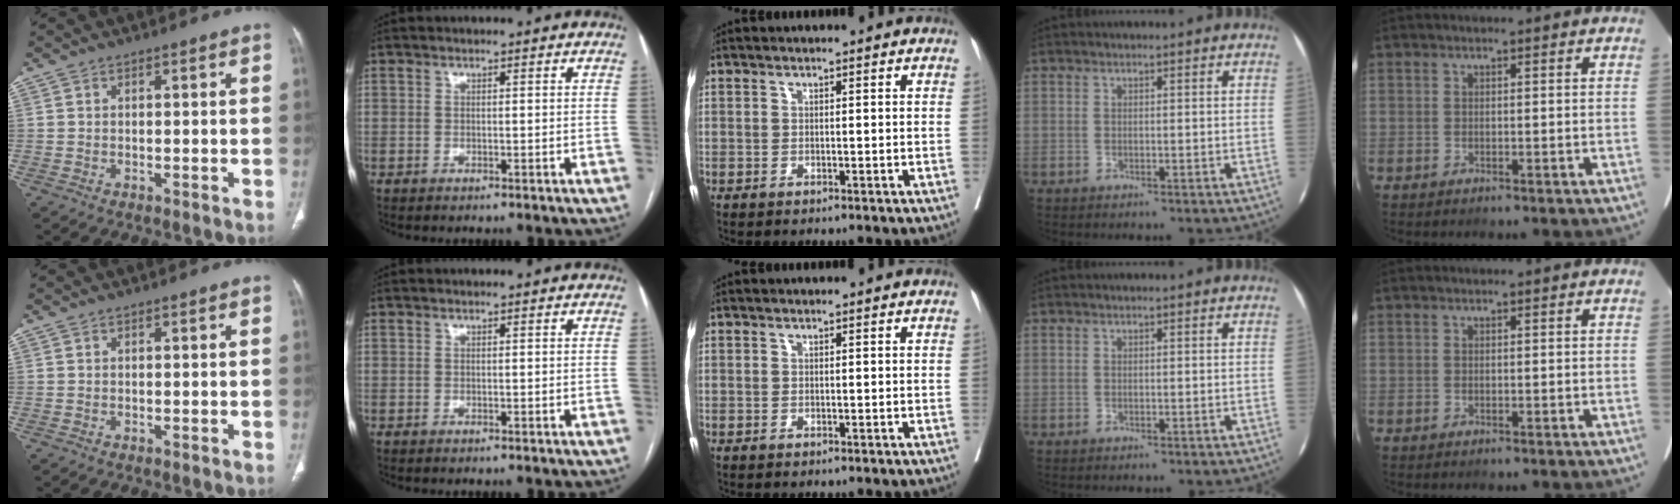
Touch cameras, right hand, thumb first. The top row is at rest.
{}